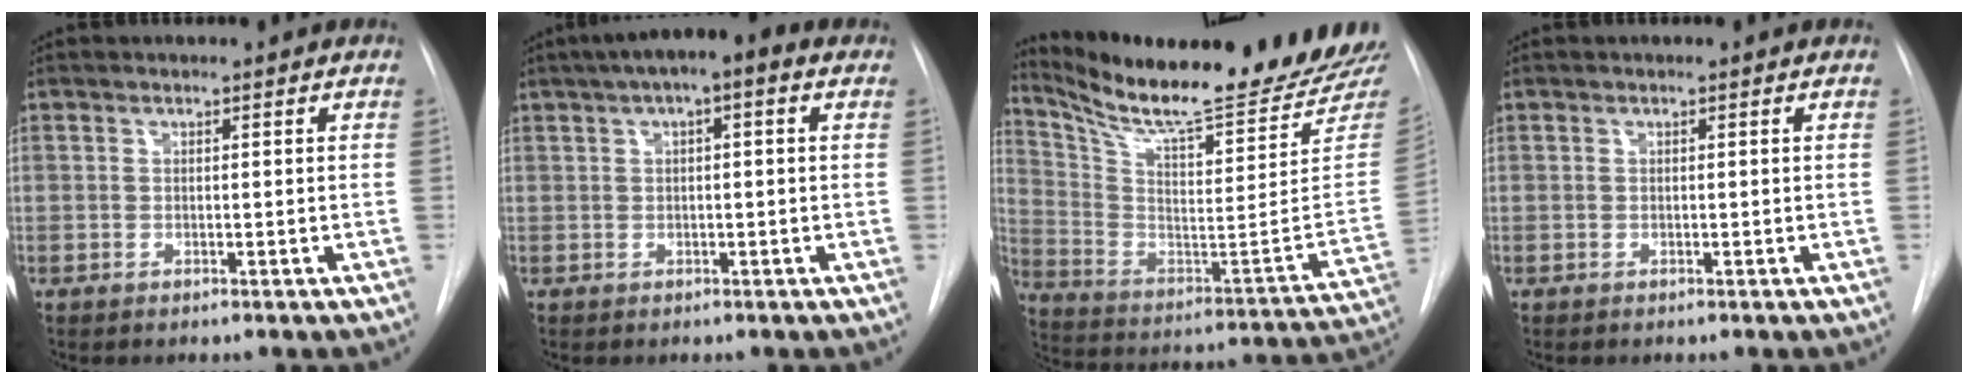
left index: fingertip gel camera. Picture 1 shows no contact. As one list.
[{"total": 6.9, "force": [2.8, 1.7, 6.0], "torque": [-0.097, 0.034, 0.036]}, {"total": 25.7, "force": [23.3, 0.3, 11.0], "torque": [-0.190, -0.113, 0.335]}, {"total": 0.0}]